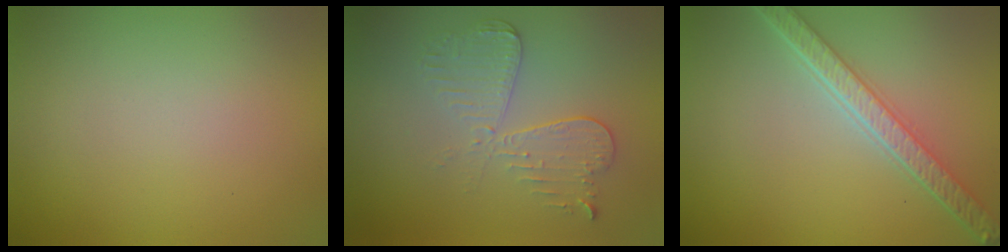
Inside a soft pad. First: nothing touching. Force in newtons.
{"total": 3.4, "press": 3.0, "slide": 1.7}
{"total": 5.0, "press": 3.9, "slide": 3.2}